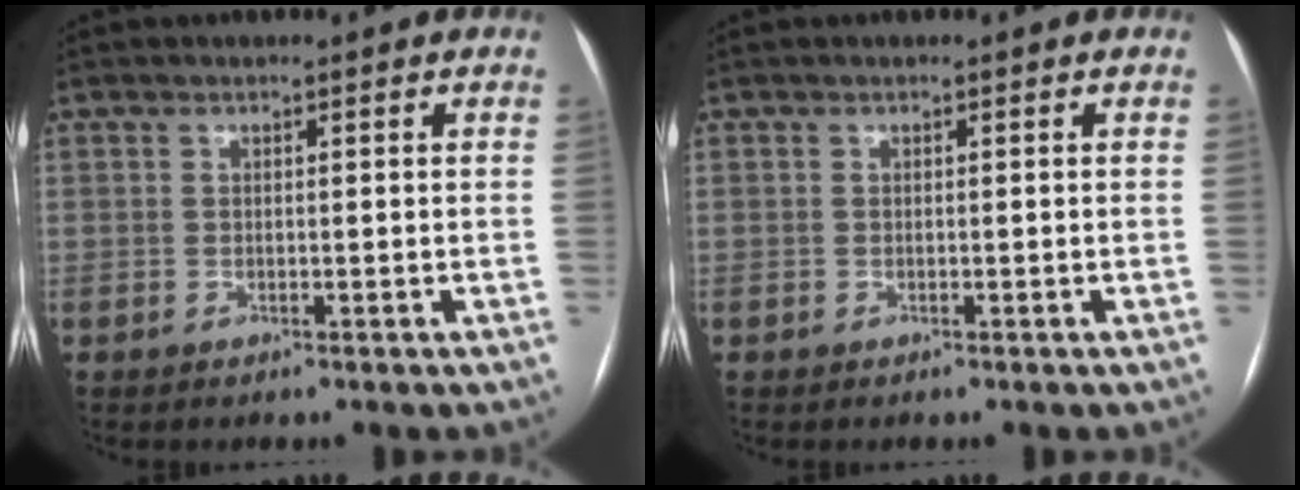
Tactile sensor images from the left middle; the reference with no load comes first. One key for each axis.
{"total": 0.0}